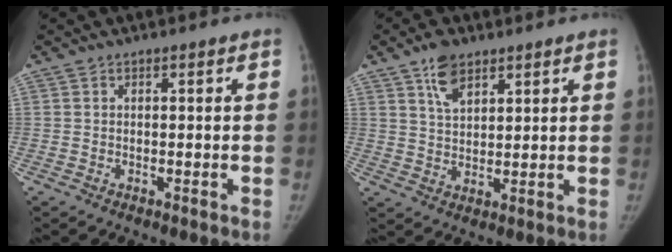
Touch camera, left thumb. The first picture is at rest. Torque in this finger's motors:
{"motor_torque": [0.94, 0.37, 0.71, -1.12, 0.24]}